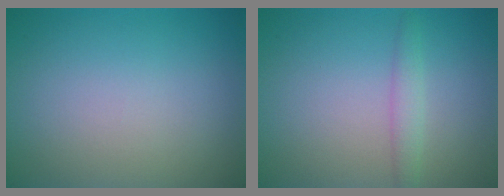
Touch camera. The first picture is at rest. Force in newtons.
{"total": 1.5, "press": 1.5, "slide": 0.0}